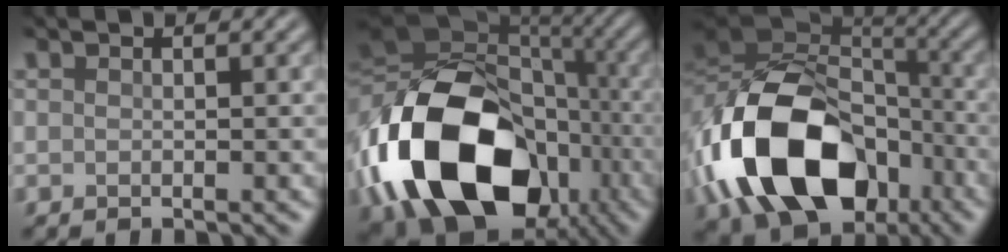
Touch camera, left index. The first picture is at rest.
{"total": 20.4, "force": [-7.4, 14.0, 12.8], "torque": [-0.274, -0.042, -0.120]}
{"total": 16.5, "force": [-6.0, 11.0, 10.7], "torque": [-0.210, -0.013, -0.112]}